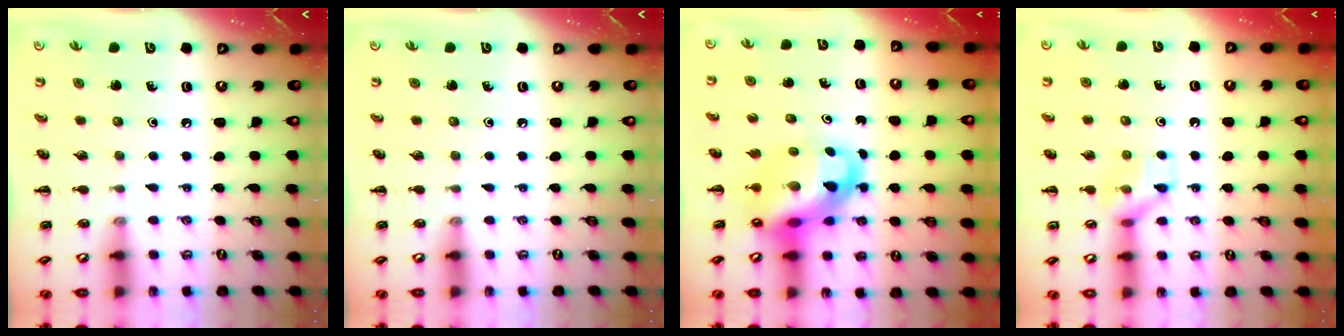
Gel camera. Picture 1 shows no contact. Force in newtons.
{"total": 0.0}
{"total": 12.8, "press": 12.4, "slide": 3.2}
{"total": 9.3, "press": 9.3, "slide": 0.6}